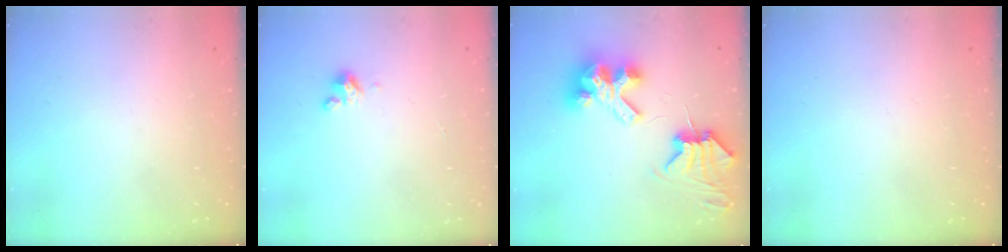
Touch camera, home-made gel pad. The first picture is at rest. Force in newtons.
{"total": 3.4, "press": 3.4, "slide": 0.3}
{"total": 9.1, "press": 9.0, "slide": 1.3}
{"total": 0.0}